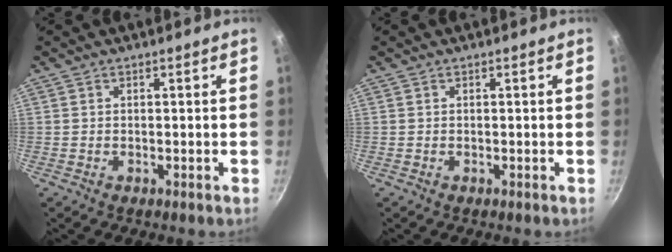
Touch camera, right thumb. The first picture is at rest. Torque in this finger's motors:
{"motor_torque": [-0.07, 0.07, -0.10, 0.09, 0.01]}